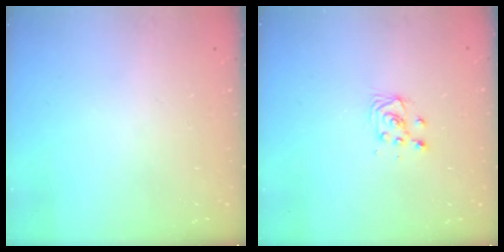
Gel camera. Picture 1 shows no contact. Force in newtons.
{"total": 3.8, "press": 3.7, "slide": 0.4}